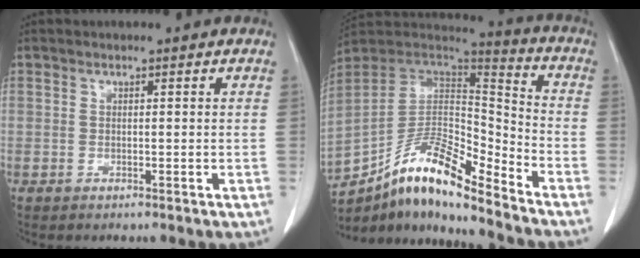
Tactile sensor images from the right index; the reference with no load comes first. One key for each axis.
{"total": 15.6, "fx": -12.4, "fy": 2.4, "fz": 9.1, "tx": -0.153, "ty": 0.026, "tz": -0.224}